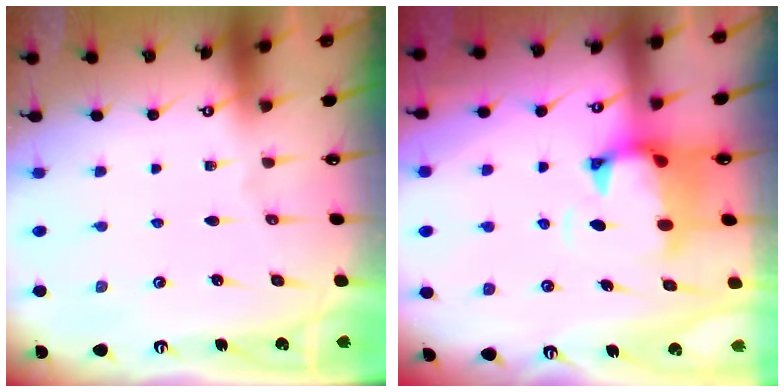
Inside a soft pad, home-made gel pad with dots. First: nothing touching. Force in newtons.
{"total": 1.6, "press": 1.2, "slide": 1.1}